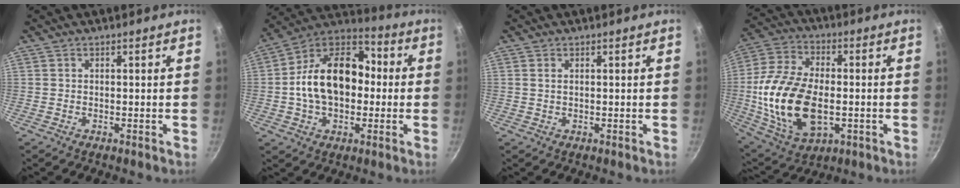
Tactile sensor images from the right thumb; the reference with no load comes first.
{"total": 19.4, "force": [-0.2, 13.3, 14.1], "torque": [-0.207, 0.046, -0.022]}
{"total": 0.9, "force": [0.3, 0.5, 0.7], "torque": [-0.013, 0.001, 0.005]}
{"total": 20.9, "force": [-2.4, 12.4, 16.7], "torque": [-0.327, 0.013, -0.036]}